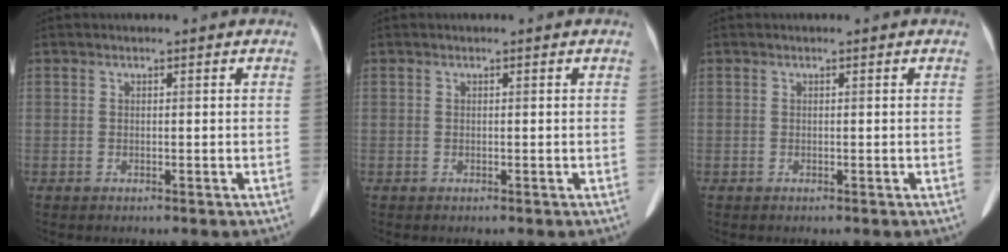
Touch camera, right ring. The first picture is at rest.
{"total": 0.0}
{"total": 0.0}